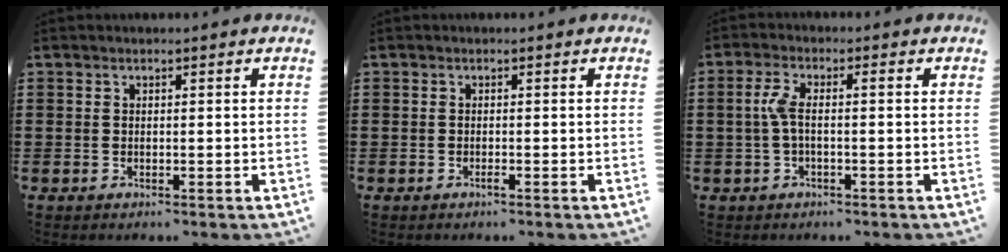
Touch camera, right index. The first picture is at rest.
{"total": 0.5, "force": [-0.4, 0.0, 0.4], "torque": [-0.007, 0.000, -0.007]}
{"total": 3.8, "force": [-0.5, 0.8, 3.7], "torque": [-0.089, -0.005, -0.019]}